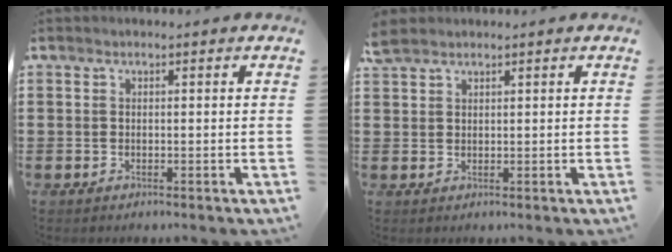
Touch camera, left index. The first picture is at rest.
{"total": 2.4, "force": [2.0, 1.0, 0.9], "torque": [-0.024, 0.004, 0.039]}